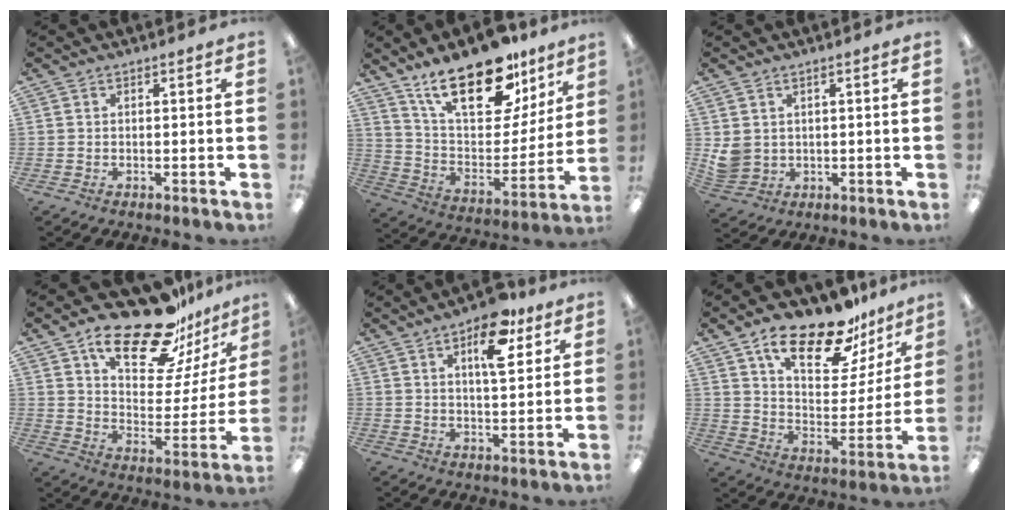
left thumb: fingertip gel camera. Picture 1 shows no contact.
{"total": 24.4, "force": [16.5, 10.6, 14.6], "torque": [-0.227, -0.100, 0.287]}
{"total": 4.1, "force": [1.4, 3.6, 1.4], "torque": [-0.031, -0.003, 0.028]}
{"total": 23.2, "force": [17.1, 8.5, 13.2], "torque": [-0.205, -0.110, 0.288]}
{"total": 11.8, "force": [6.2, 5.4, 8.4], "torque": [-0.112, -0.021, 0.099]}
{"total": 20.8, "force": [15.0, 8.2, 11.8], "torque": [-0.182, -0.092, 0.253]}